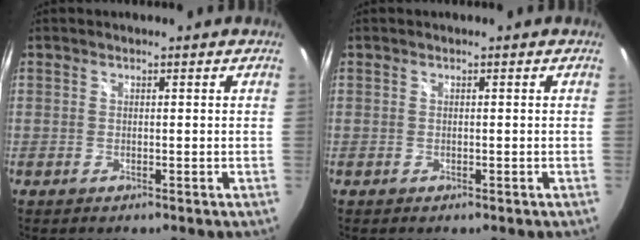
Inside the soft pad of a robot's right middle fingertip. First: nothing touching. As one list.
[{"total": 0.0}]